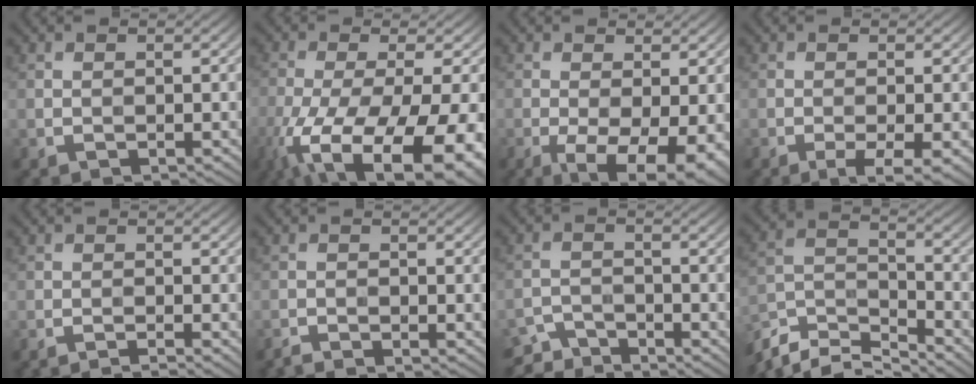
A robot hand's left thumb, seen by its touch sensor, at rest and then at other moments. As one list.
[{"total": 18.0, "force": [-8.6, 6.5, 14.4], "torque": [-0.281, -0.068, -0.109]}, {"total": 8.9, "force": [-3.3, 3.5, 7.5], "torque": [-0.134, -0.018, -0.044]}, {"total": 3.4, "force": [-1.5, 0.5, 3.0], "torque": [-0.055, -0.001, -0.024]}, {"total": 2.1, "force": [-1.6, 0.1, 1.3], "torque": [-0.015, 0.002, -0.034]}, {"total": 1.5, "force": [-1.5, 0.0, 0.4], "torque": [-0.006, -0.003, -0.034]}, {"total": 4.0, "force": [-3.6, 1.3, 1.0], "torque": [-0.017, -0.005, -0.074]}, {"total": 8.3, "force": [-6.8, 2.6, 4.0], "torque": [-0.087, -0.013, -0.139]}]